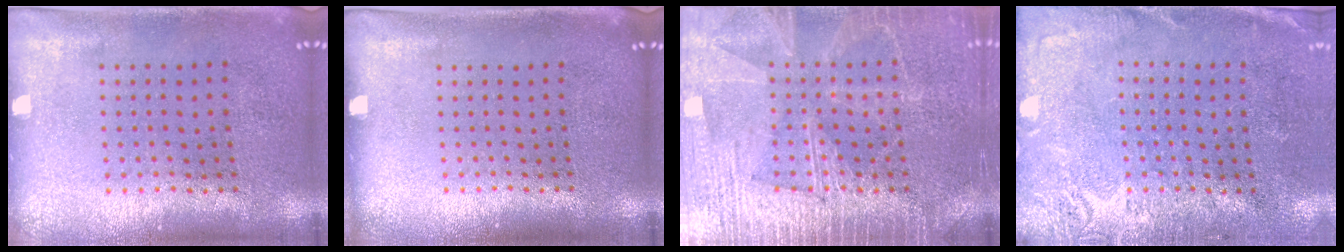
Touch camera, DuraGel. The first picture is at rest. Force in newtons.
{"total": 0.0}
{"total": 5.6, "press": 5.5, "slide": 0.7}
{"total": 2.7, "press": 2.4, "slide": 1.3}